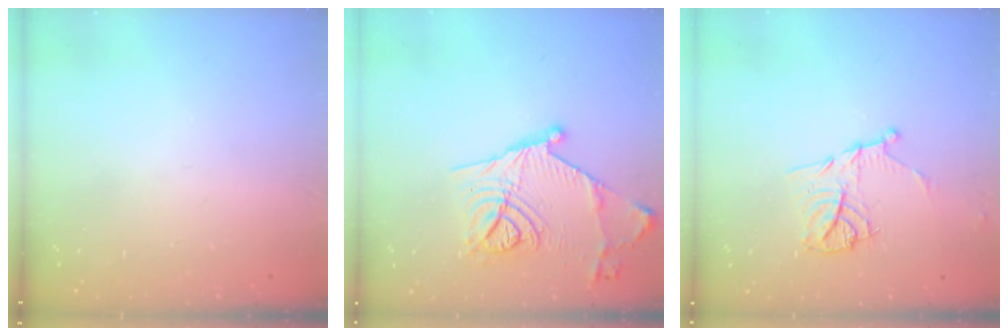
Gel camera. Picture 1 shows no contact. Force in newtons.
{"total": 17.2, "press": 17.1, "slide": 1.9}
{"total": 11.8, "press": 11.8, "slide": 0.5}